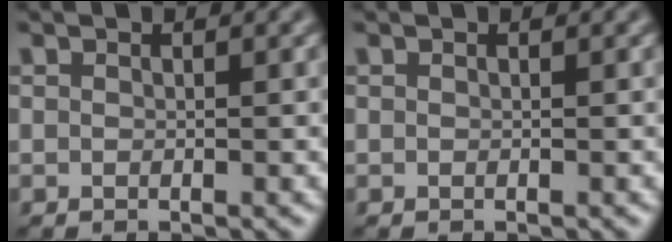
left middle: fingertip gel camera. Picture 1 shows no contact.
{"total": 0.0}